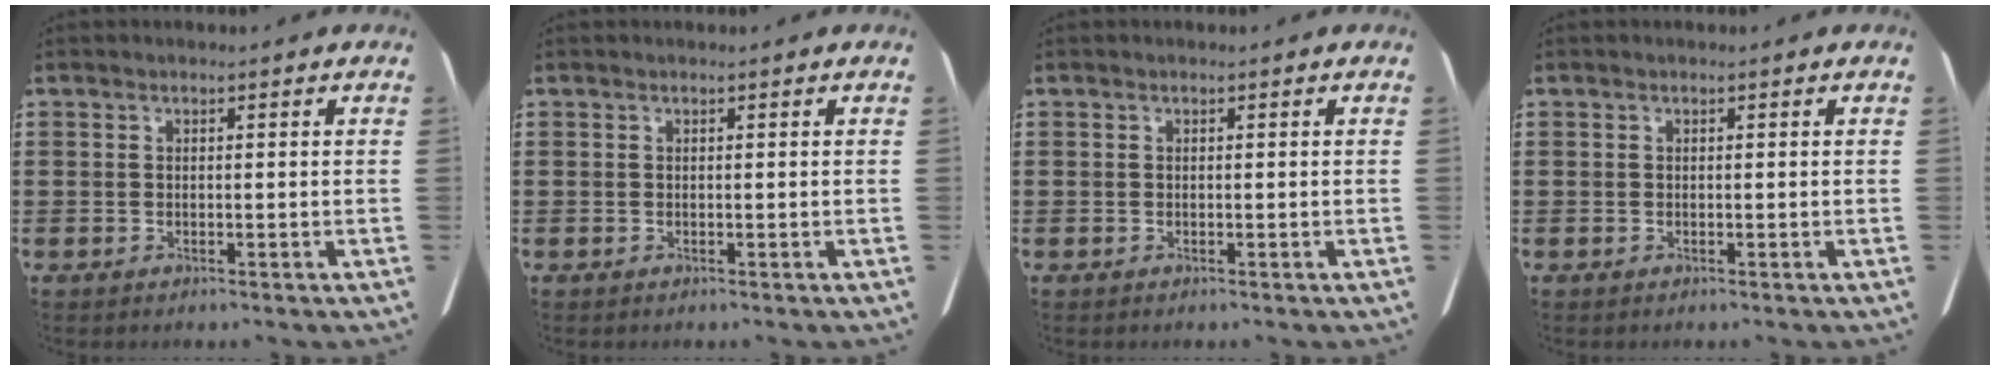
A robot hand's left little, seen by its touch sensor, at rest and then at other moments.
{"total": 0.0}
{"total": 0.0}
{"total": 0.0}